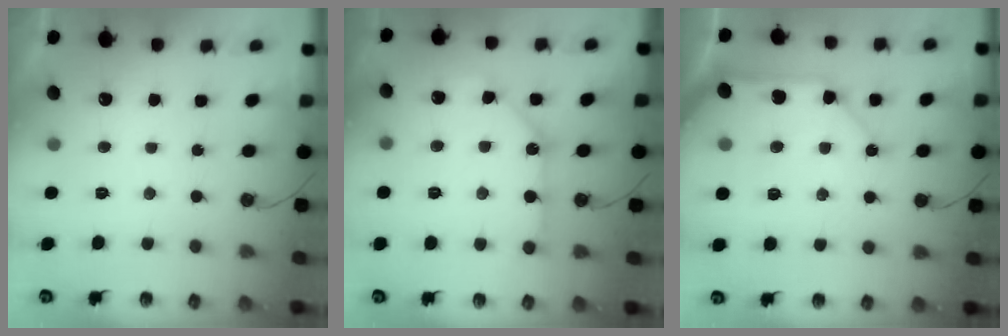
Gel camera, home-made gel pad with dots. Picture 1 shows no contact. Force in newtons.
{"total": 9.4, "press": 9.4, "slide": 0.9}
{"total": 11.6, "press": 11.4, "slide": 1.9}